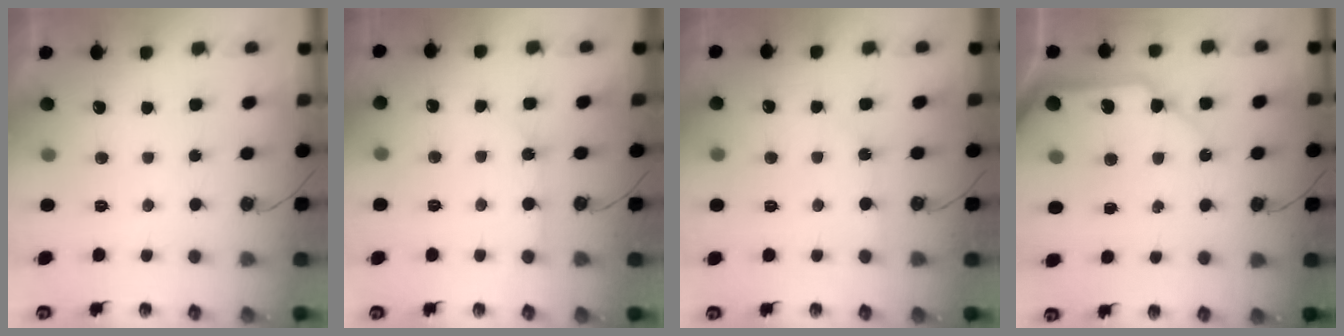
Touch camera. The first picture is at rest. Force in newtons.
{"total": 2.6, "press": 2.6, "slide": 0.4}
{"total": 3.0, "press": 2.9, "slide": 0.4}
{"total": 15.8, "press": 15.6, "slide": 2.3}